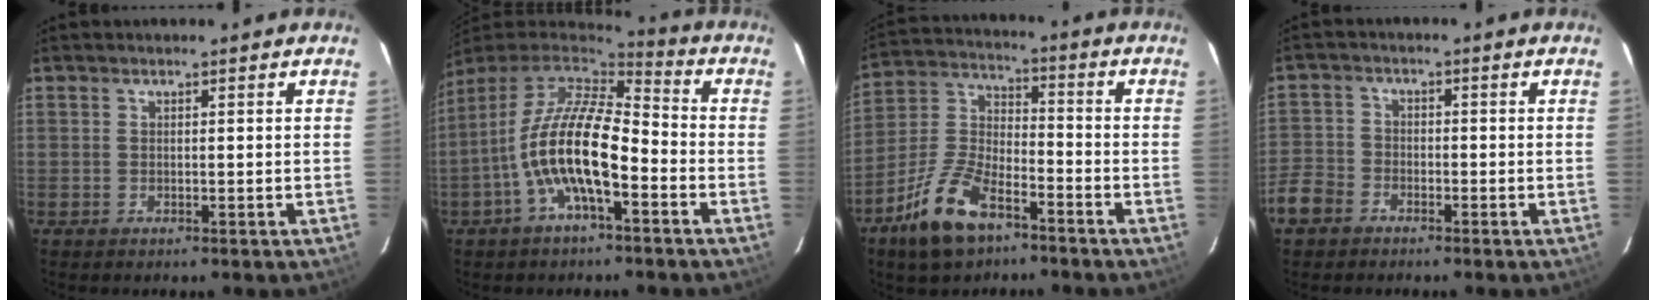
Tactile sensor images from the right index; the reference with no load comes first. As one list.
[{"total": 15.1, "force": [-5.0, 5.1, 13.2], "torque": [-0.258, -0.003, -0.099]}, {"total": 13.6, "force": [-8.4, 6.2, 8.8], "torque": [-0.193, 0.007, -0.158]}, {"total": 6.9, "force": [-4.3, 5.0, 2.1], "torque": [-0.055, 0.016, -0.089]}]